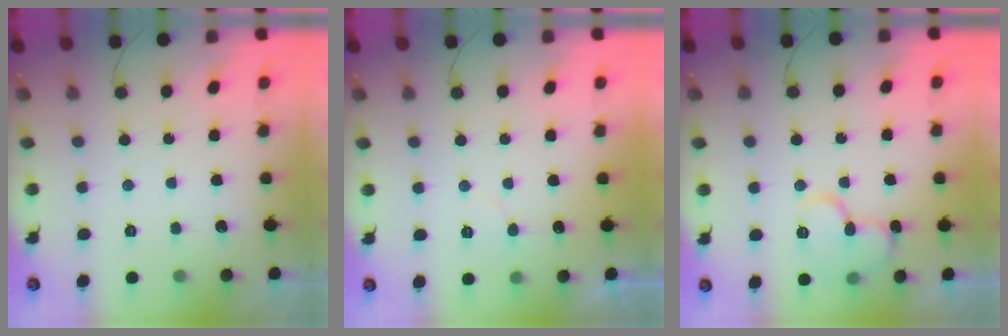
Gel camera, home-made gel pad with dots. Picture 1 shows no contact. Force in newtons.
{"total": 4.7, "press": 4.7, "slide": 0.3}
{"total": 11.7, "press": 11.6, "slide": 1.3}